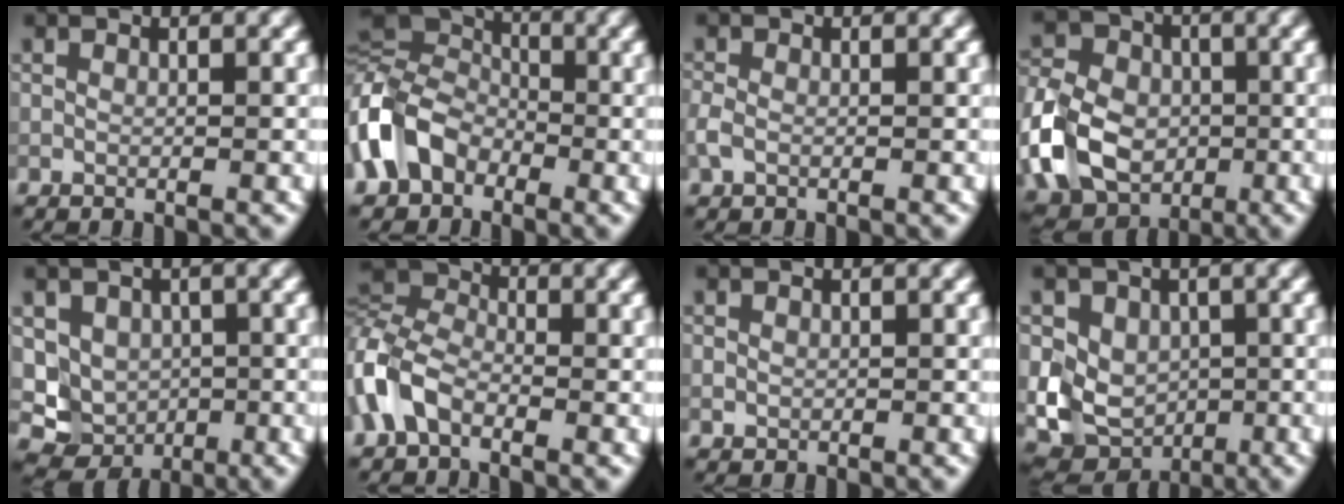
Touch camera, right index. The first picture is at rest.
{"total": 8.0, "force": [-2.8, 5.7, 4.9], "torque": [-0.105, 0.010, -0.079]}
{"total": 1.5, "force": [-0.6, 1.0, 0.9], "torque": [-0.025, 0.001, -0.017]}
{"total": 11.5, "force": [-3.0, 8.5, 7.1], "torque": [-0.172, -0.004, -0.076]}
{"total": 4.1, "force": [0.3, 3.8, 1.7], "torque": [-0.024, -0.017, 0.007]}
{"total": 5.5, "force": [-2.6, 3.4, 3.5], "torque": [-0.083, 0.008, -0.073]}
{"total": 0.5, "force": [0.1, 0.5, 0.2], "torque": [0.000, -0.002, 0.002]}
{"total": 7.2, "force": [0.1, 6.0, 3.9], "torque": [-0.051, -0.004, -0.002]}